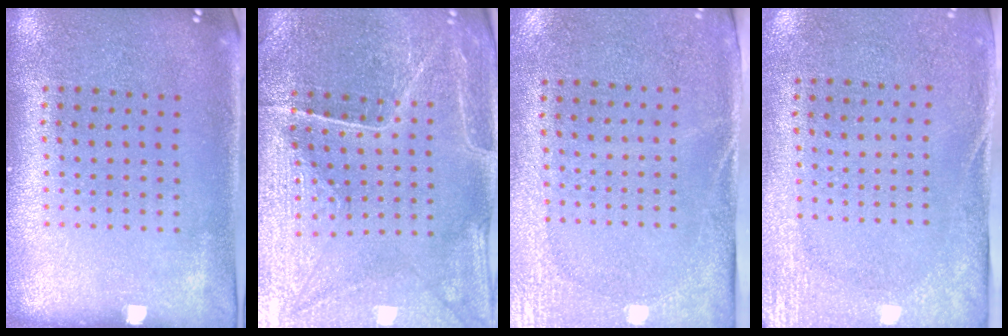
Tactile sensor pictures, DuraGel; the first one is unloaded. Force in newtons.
{"total": 3.4, "press": 3.4, "slide": 0.4}
{"total": 2.7, "press": 2.2, "slide": 1.5}
{"total": 2.8, "press": 2.2, "slide": 1.7}